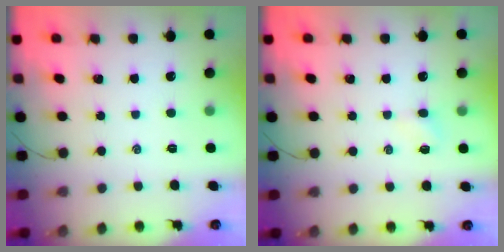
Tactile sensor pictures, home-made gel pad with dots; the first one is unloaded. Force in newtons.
{"total": 2.6, "press": 2.5, "slide": 0.9}